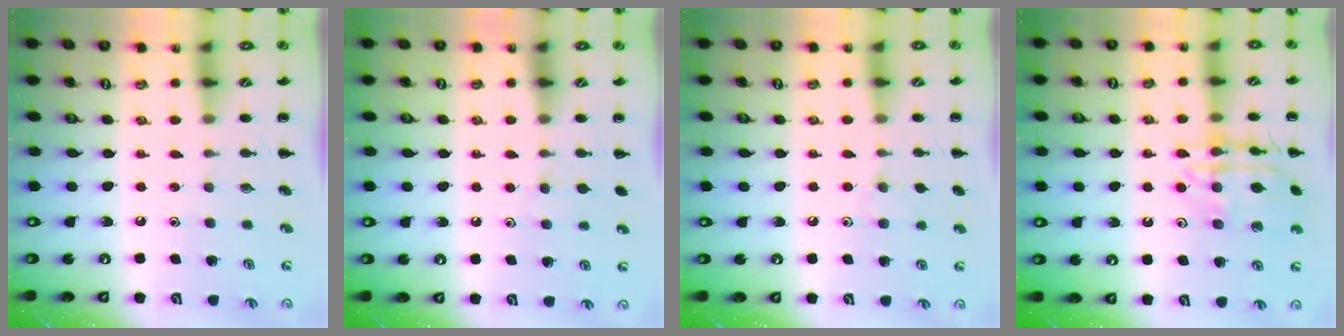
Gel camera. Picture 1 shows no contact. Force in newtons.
{"total": 3.7, "press": 3.3, "slide": 1.5}
{"total": 5.3, "press": 5.1, "slide": 1.6}
{"total": 14.8, "press": 14.7, "slide": 1.4}